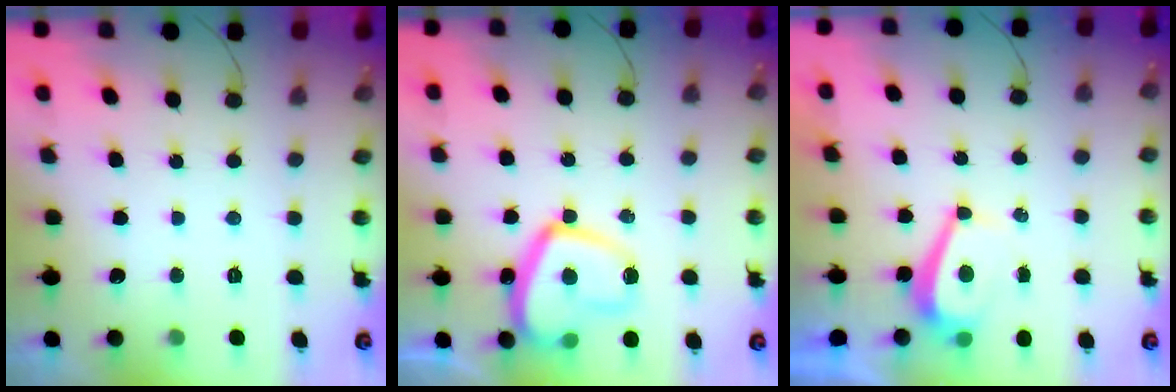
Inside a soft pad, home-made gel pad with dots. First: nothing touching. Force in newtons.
{"total": 14.7, "press": 14.6, "slide": 1.6}
{"total": 4.1, "press": 4.1, "slide": 0.3}